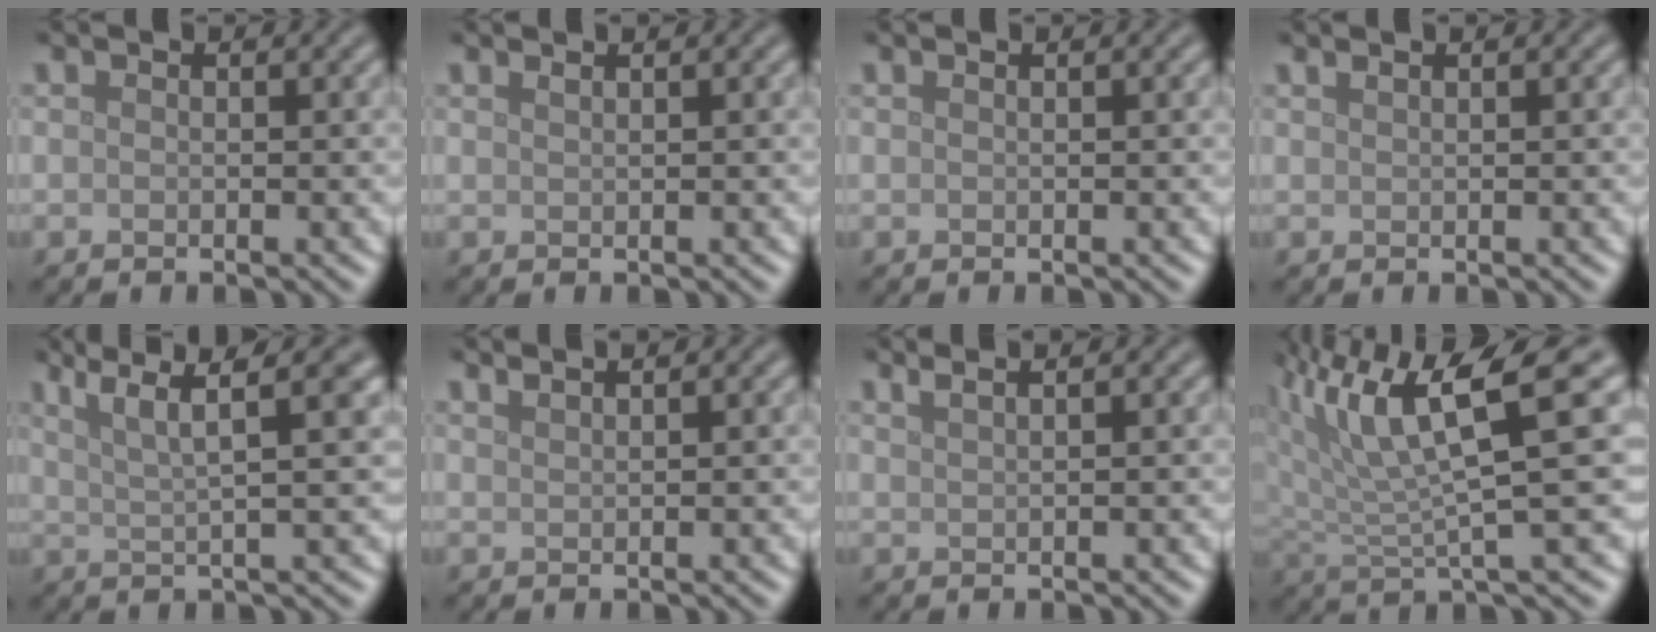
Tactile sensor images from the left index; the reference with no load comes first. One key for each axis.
{"total": 0.8, "fx": 0.6, "fy": 0.3, "fz": 0.4, "tx": -0.002, "ty": -0.001, "tz": 0.006}
{"total": 0.6, "fx": 0.4, "fy": 0.3, "fz": 0.4, "tx": -0.002, "ty": 0.002, "tz": 0.000}
{"total": 0.9, "fx": 0.7, "fy": 0.3, "fz": 0.5, "tx": -0.004, "ty": -0.003, "tz": 0.005}
{"total": 6.7, "fx": 3.9, "fy": 1.2, "fz": 5.3, "tx": -0.075, "ty": 0.017, "tz": 0.063}
{"total": 2.1, "fx": 1.6, "fy": 0.7, "fz": 1.0, "tx": 0.000, "ty": 0.002, "tz": 0.008}
{"total": 3.2, "fx": 2.2, "fy": 1.3, "fz": 1.9, "tx": -0.007, "ty": 0.018, "tz": 0.005}
{"total": 9.0, "fx": 4.3, "fy": 2.0, "fz": 7.6, "tx": -0.138, "ty": 0.009, "tz": 0.079}